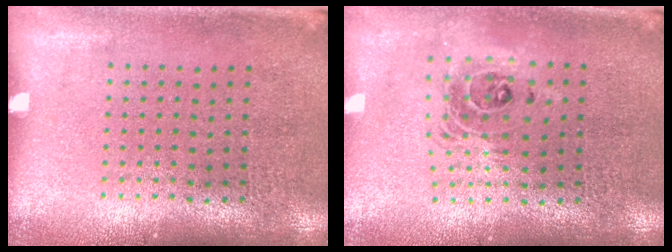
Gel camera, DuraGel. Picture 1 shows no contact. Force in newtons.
{"total": 1.7, "press": 1.4, "slide": 0.9}